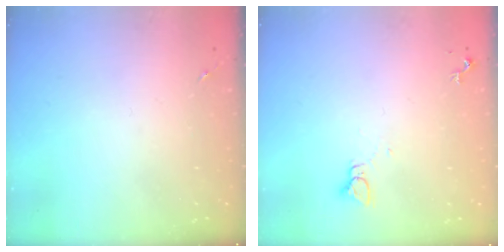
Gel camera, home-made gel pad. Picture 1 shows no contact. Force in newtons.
{"total": 2.2, "press": 2.2, "slide": 0.1}